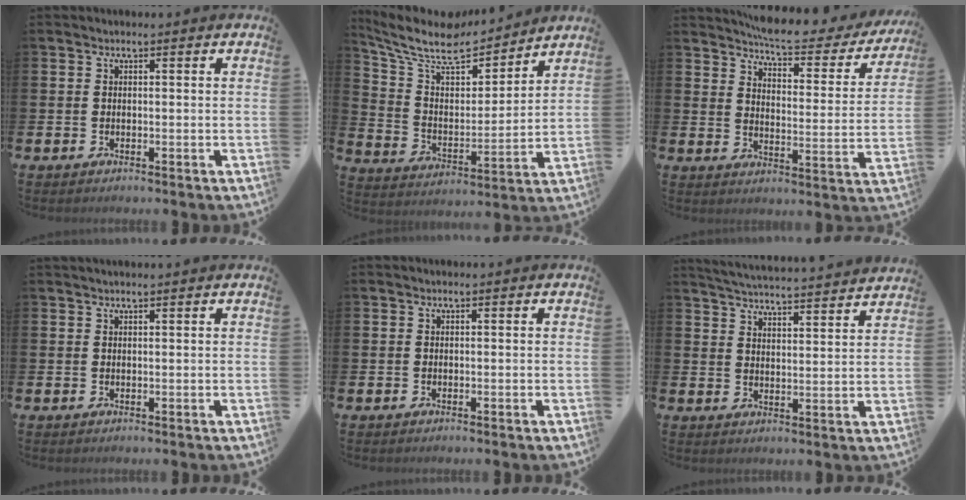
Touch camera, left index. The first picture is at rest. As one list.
[{"total": 10.6, "force": [9.4, 3.1, 3.7], "torque": [-0.108, -0.068, 0.161]}, {"total": 6.3, "force": [5.9, 1.0, 2.2], "torque": [-0.065, -0.036, 0.099]}, {"total": 0.8, "force": [0.8, -0.1, 0.1], "torque": [-0.001, -0.001, 0.015]}, {"total": 0.0}, {"total": 5.1, "force": [5.0, -0.1, 0.5], "torque": [-0.034, -0.041, 0.088]}]